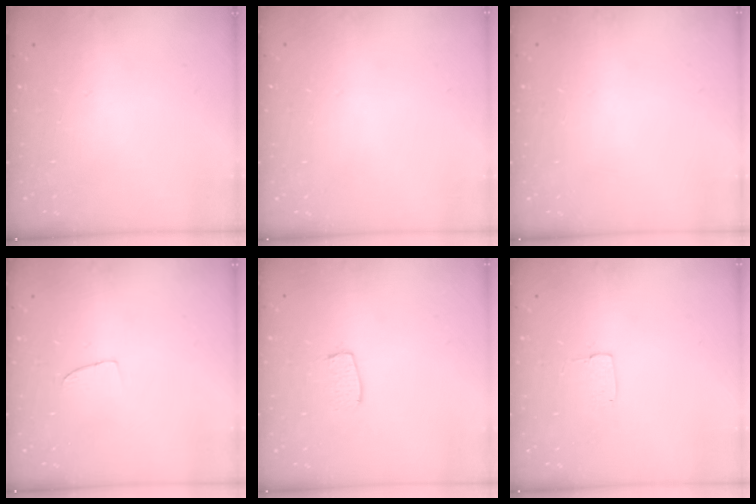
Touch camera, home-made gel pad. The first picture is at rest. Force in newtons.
{"total": 0.0}
{"total": 0.0}
{"total": 2.5, "press": 2.5, "slide": 0.1}
{"total": 5.9, "press": 5.9, "slide": 0.3}
{"total": 2.9, "press": 2.9, "slide": 0.2}